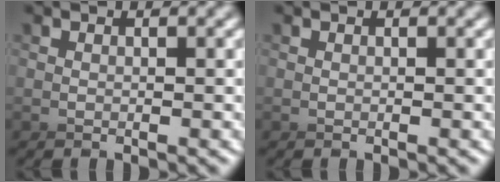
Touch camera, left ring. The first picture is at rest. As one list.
[{"total": 0.0}]